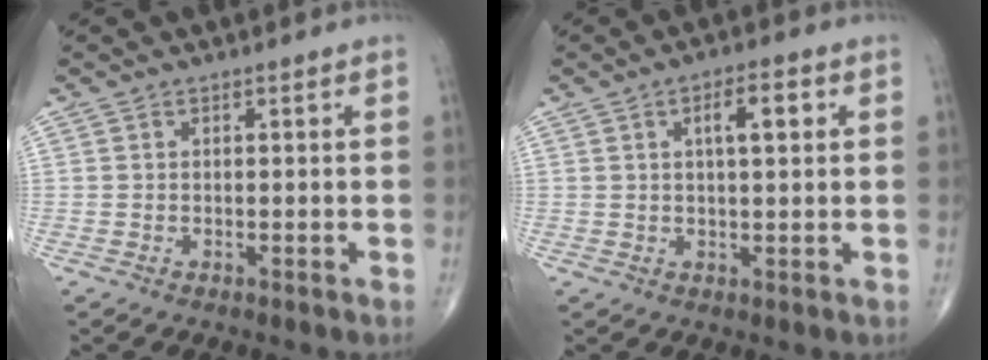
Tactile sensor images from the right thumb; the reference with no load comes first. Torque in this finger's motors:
{"motor_torque": [0.99, 2.49, 0.63, 0.32, 0.01]}